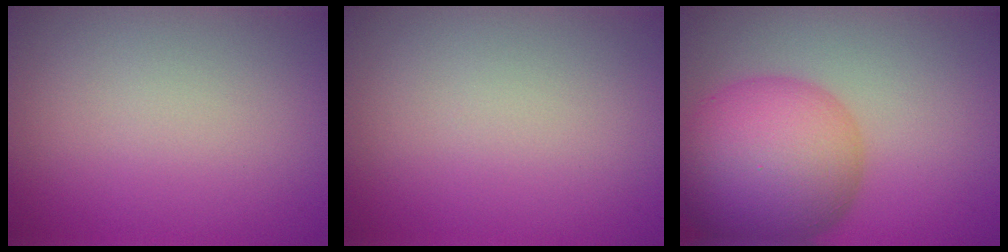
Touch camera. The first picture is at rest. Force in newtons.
{"total": 0.0}
{"total": 10.8, "press": 10.8, "slide": 0.5}